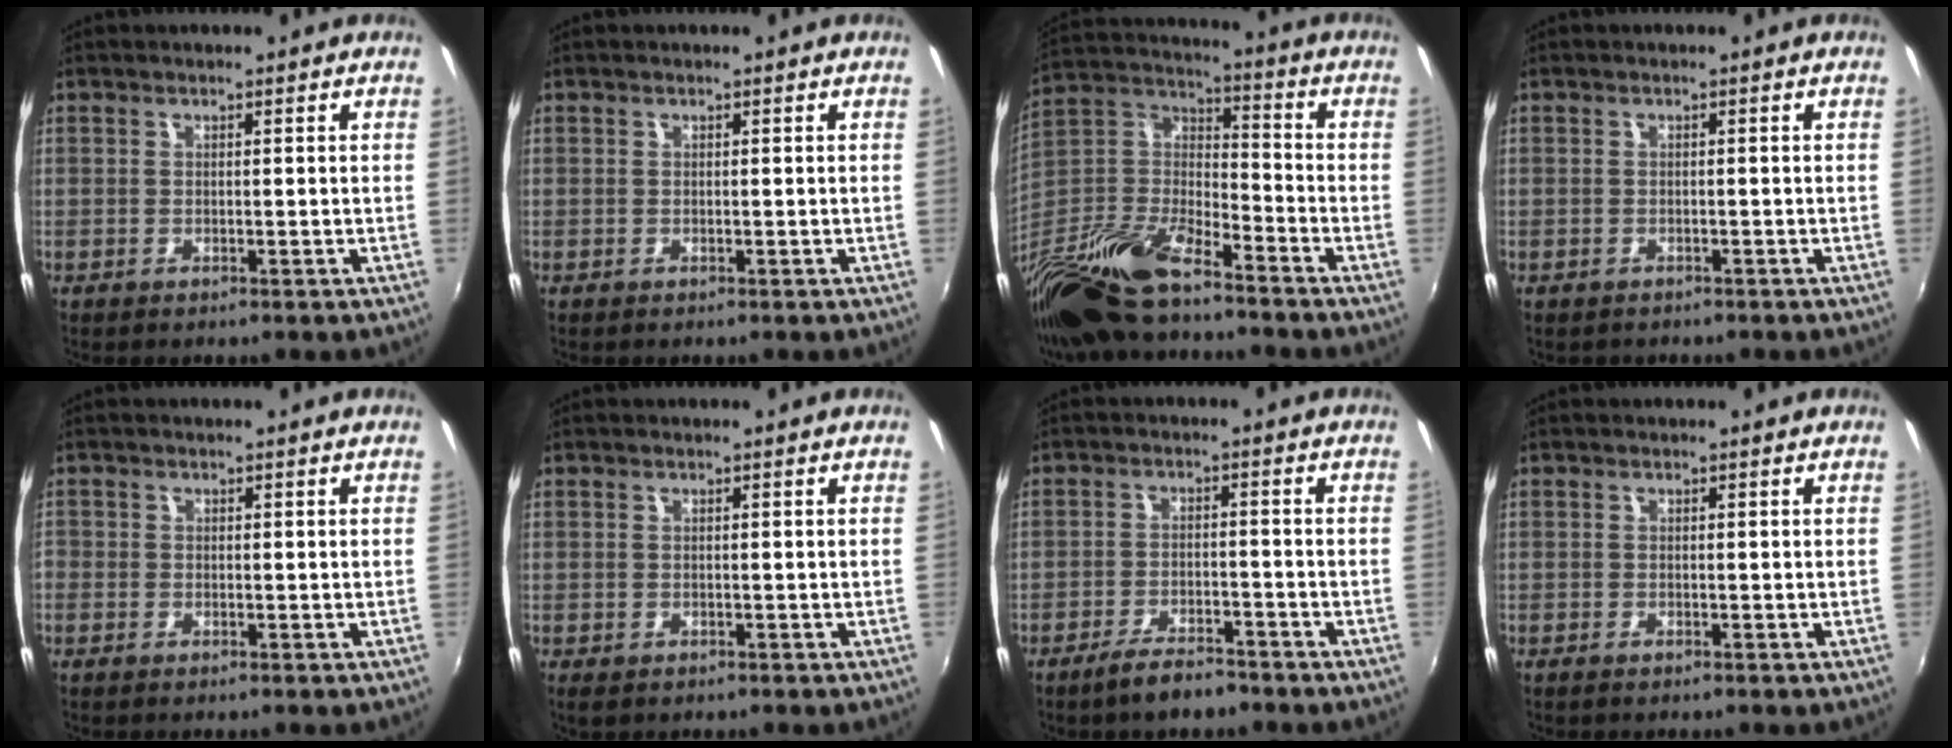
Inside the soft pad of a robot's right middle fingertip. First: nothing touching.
{"total": 0.0}
{"total": 20.3, "force": [-15.0, 5.7, 12.5], "torque": [-0.261, -0.020, -0.289]}
{"total": 1.0, "force": [-0.8, 0.6, 0.2], "torque": [-0.008, -0.001, -0.012]}
{"total": 1.5, "force": [-0.9, 1.2, 0.4], "torque": [-0.010, -0.002, -0.022]}
{"total": 1.3, "force": [-0.7, 0.9, 0.7], "torque": [-0.015, -0.005, -0.011]}
{"total": 5.8, "force": [-4.7, 1.7, 2.9], "torque": [-0.071, 0.000, -0.079]}
{"total": 0.5, "force": [-0.4, 0.1, 0.2], "torque": [-0.005, -0.003, -0.010]}